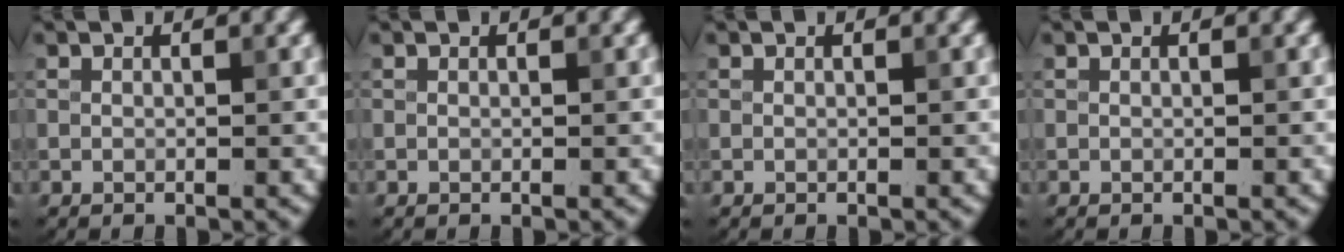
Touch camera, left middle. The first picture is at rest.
{"total": 0.0}
{"total": 0.0}
{"total": 0.0}